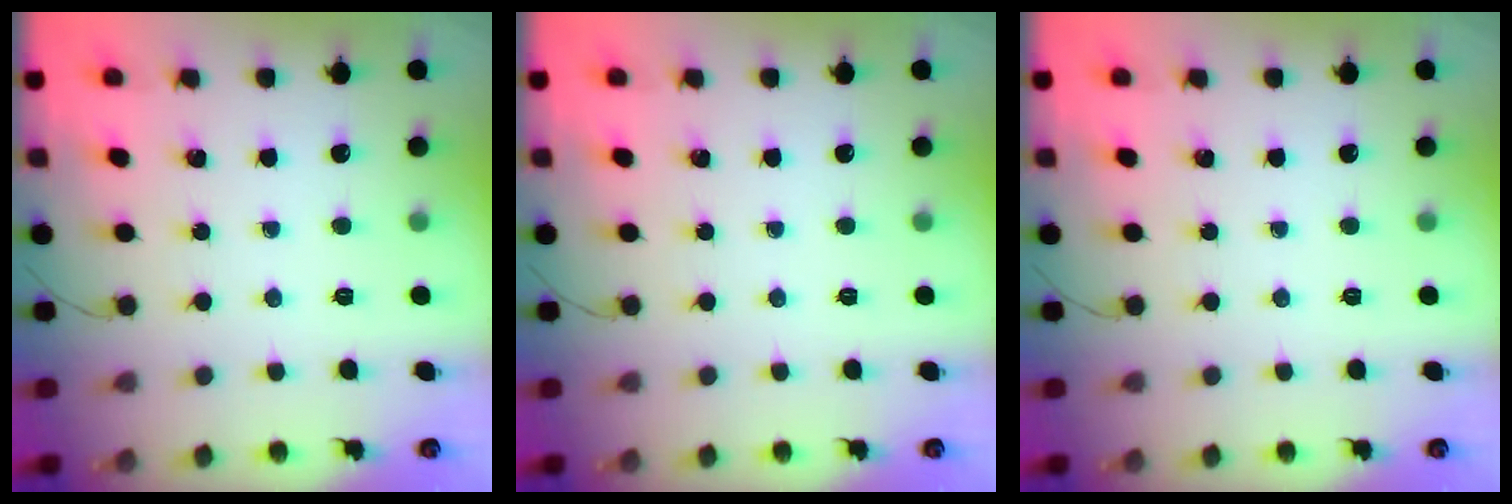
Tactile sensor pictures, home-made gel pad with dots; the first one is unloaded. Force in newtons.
{"total": 0.0}
{"total": 0.0}